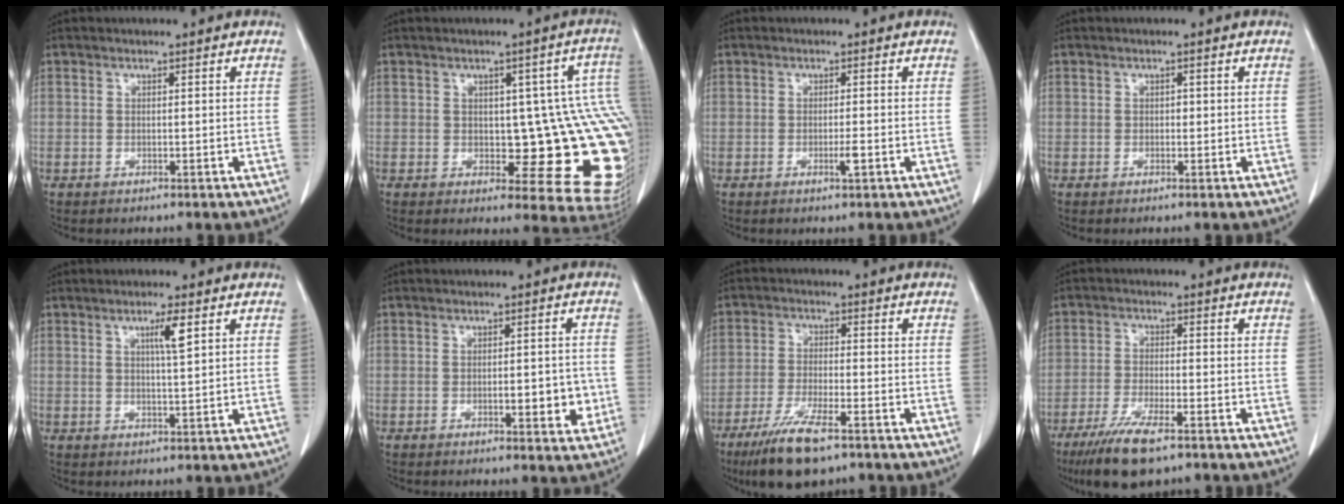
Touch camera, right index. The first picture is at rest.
{"total": 15.9, "force": [-0.6, 5.5, 15.0], "torque": [-0.111, 0.010, 0.004]}
{"total": 1.6, "force": [-0.6, -0.1, 1.5], "torque": [-0.029, -0.004, -0.011]}
{"total": 0.6, "force": [0.0, 0.4, 0.4], "torque": [-0.003, 0.002, -0.002]}
{"total": 3.4, "force": [1.5, -0.1, 3.1], "torque": [-0.054, -0.003, 0.024]}
{"total": 4.7, "force": [-1.1, 1.5, 4.3], "torque": [-0.057, -0.002, -0.011]}
{"total": 9.7, "force": [-6.5, 2.0, 6.9], "torque": [-0.126, -0.021, -0.109]}
{"total": 9.1, "force": [-6.2, 1.8, 6.3], "torque": [-0.112, -0.019, -0.102]}